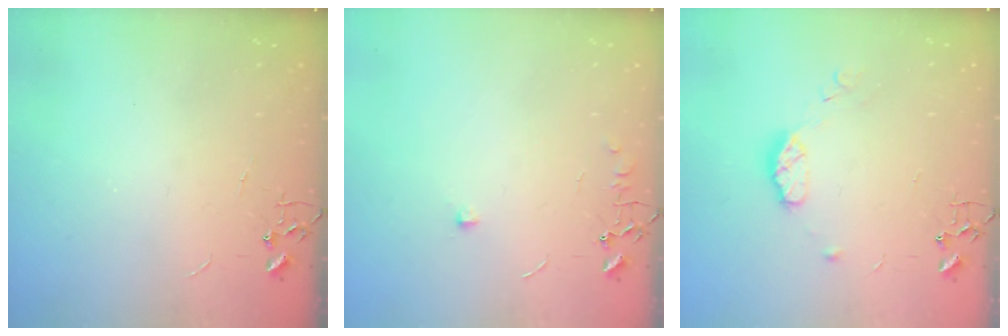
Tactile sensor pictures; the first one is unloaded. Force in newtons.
{"total": 6.1, "press": 6.1, "slide": 0.8}
{"total": 7.8, "press": 7.8, "slide": 0.6}